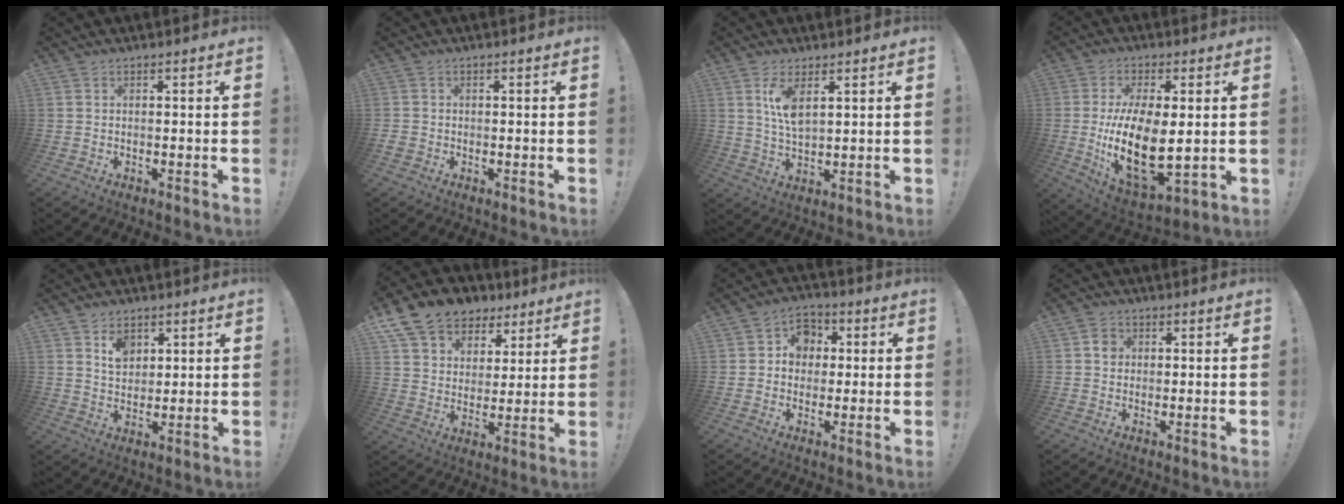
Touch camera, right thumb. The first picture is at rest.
{"total": 1.6, "force": [-0.4, 1.4, 0.7], "torque": [-0.011, 0.003, -0.008]}
{"total": 7.4, "force": [3.3, 2.7, 6.0], "torque": [-0.108, -0.020, 0.053]}
{"total": 19.2, "force": [-0.2, 9.4, 16.8], "torque": [-0.310, -0.032, 0.006]}
{"total": 6.2, "force": [3.4, 4.5, 2.5], "torque": [-0.030, -0.014, 0.061]}
{"total": 13.2, "force": [8.4, 9.1, 4.6], "torque": [-0.068, -0.058, 0.161]}
{"total": 7.7, "force": [0.4, 7.1, 2.9], "torque": [-0.038, 0.010, 0.011]}
{"total": 3.2, "force": [0.1, 2.9, 1.4], "torque": [-0.004, 0.000, -0.002]}